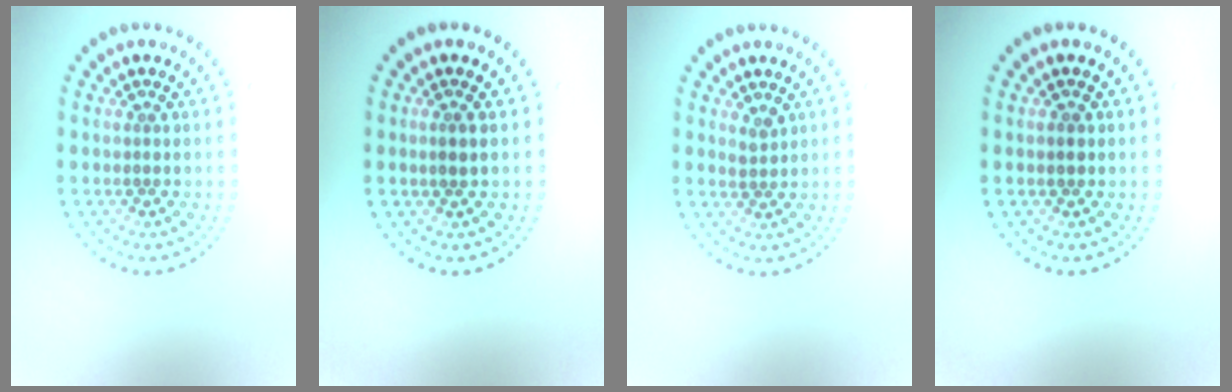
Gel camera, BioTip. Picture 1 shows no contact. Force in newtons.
{"total": 1.1, "press": 0.9, "slide": 0.7}
{"total": 1.1, "press": 0.9, "slide": 0.7}
{"total": 0.8, "press": 0.7, "slide": 0.4}